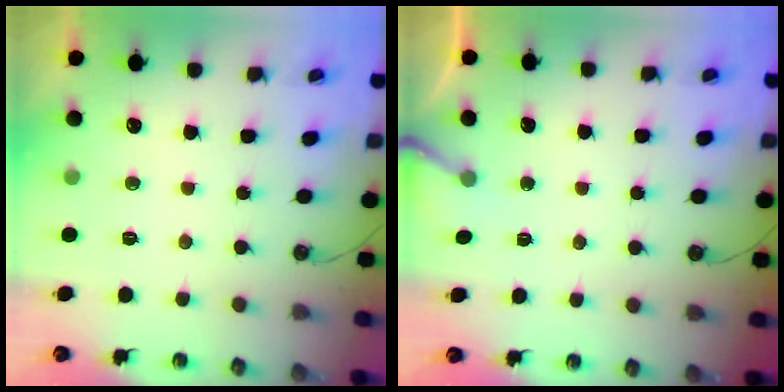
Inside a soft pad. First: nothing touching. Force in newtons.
{"total": 3.4, "press": 3.4, "slide": 0.2}